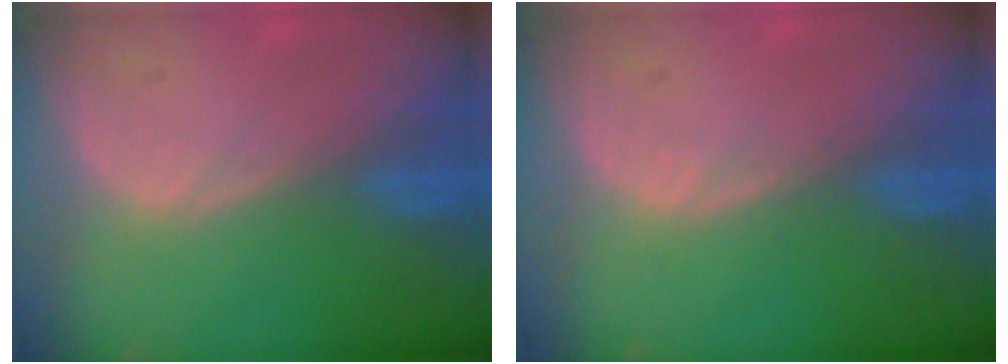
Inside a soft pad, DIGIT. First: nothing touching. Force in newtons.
{"total": 0.5, "press": 0.5, "slide": 0.1}